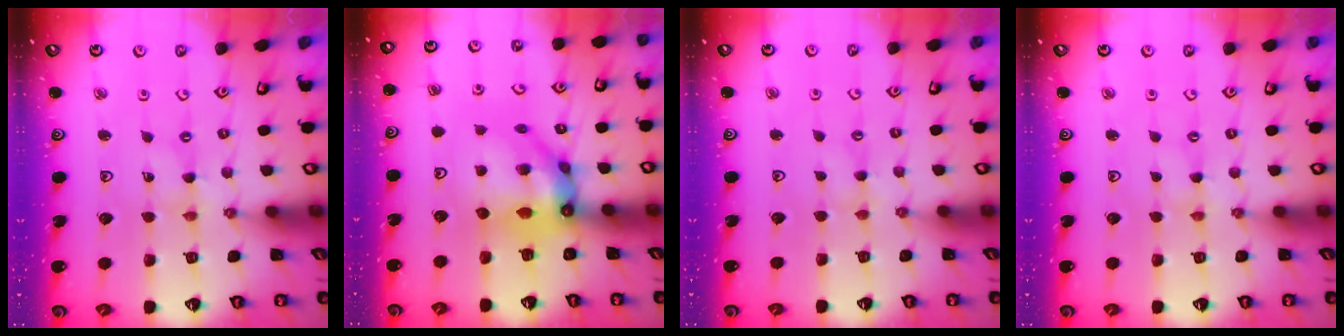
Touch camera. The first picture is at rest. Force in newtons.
{"total": 13.1, "press": 13.0, "slide": 1.6}
{"total": 1.6, "press": 1.5, "slide": 0.3}
{"total": 0.6, "press": 0.6, "slide": 0.1}